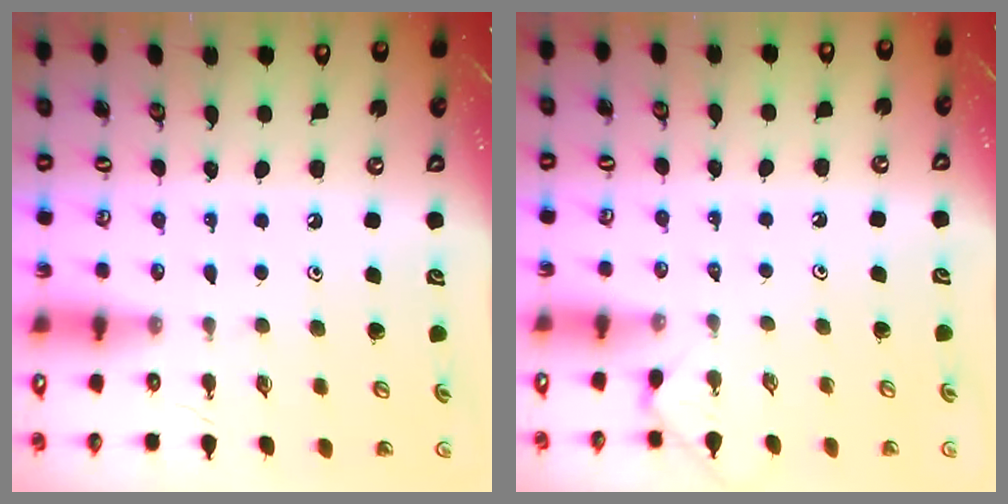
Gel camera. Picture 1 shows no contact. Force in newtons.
{"total": 2.1, "press": 2.0, "slide": 0.5}